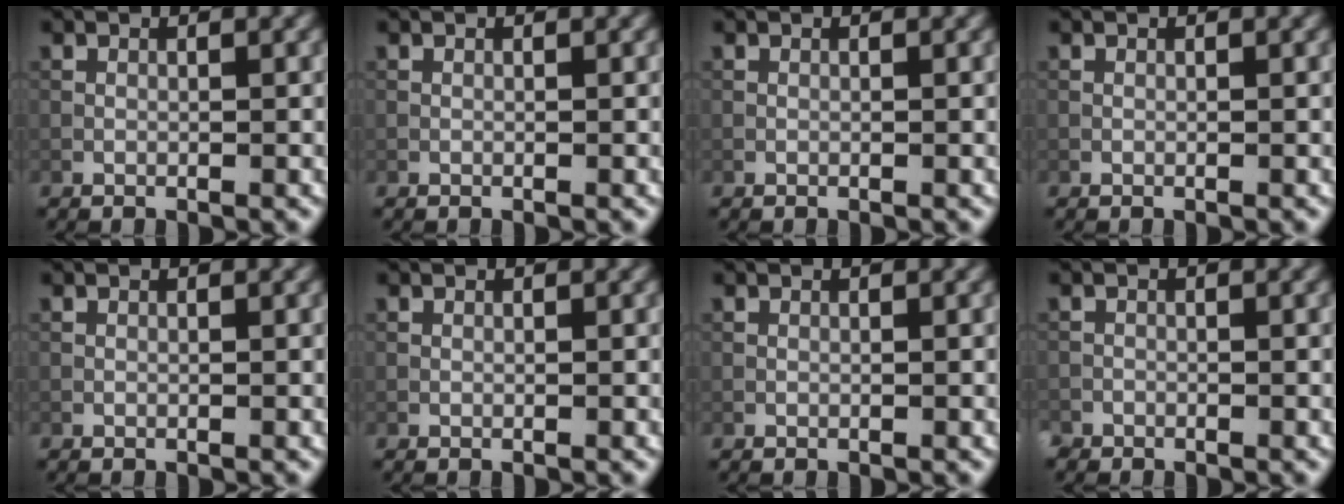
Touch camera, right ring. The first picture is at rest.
{"total": 0.0}
{"total": 0.0}
{"total": 0.0}
{"total": 0.0}
{"total": 0.0}
{"total": 0.0}
{"total": 1.1, "force": [-0.9, 0.6, -0.1], "torque": [-0.001, 0.002, -0.018]}